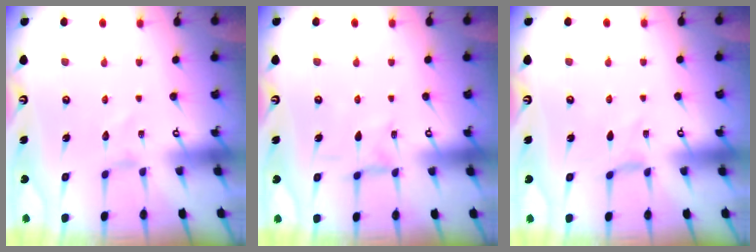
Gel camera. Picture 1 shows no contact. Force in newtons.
{"total": 0.9, "press": 0.9, "slide": 0.2}
{"total": 0.0}